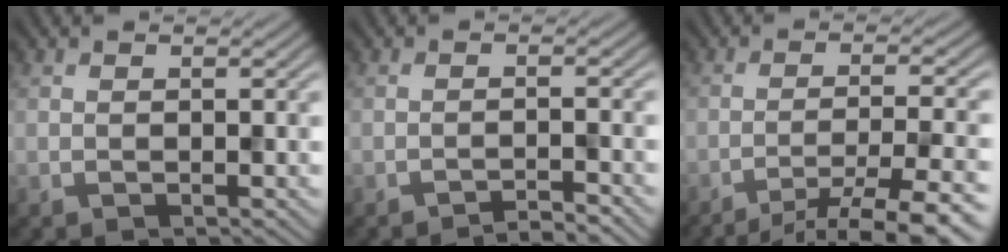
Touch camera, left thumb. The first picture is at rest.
{"total": 2.3, "force": [-2.0, 0.1, 1.1], "torque": [-0.008, 0.007, -0.041]}
{"total": 11.0, "force": [-8.3, 1.9, 7.1], "torque": [-0.113, -0.003, -0.109]}